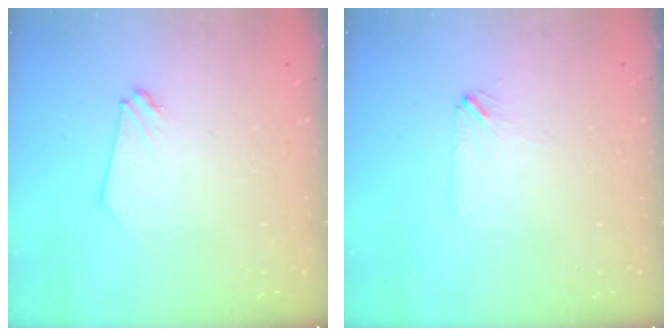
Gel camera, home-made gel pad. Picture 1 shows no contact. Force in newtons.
{"total": 1.8, "press": 1.7, "slide": 0.4}